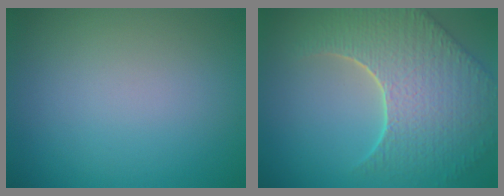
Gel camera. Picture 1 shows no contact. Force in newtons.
{"total": 8.6, "press": 6.1, "slide": 6.1}